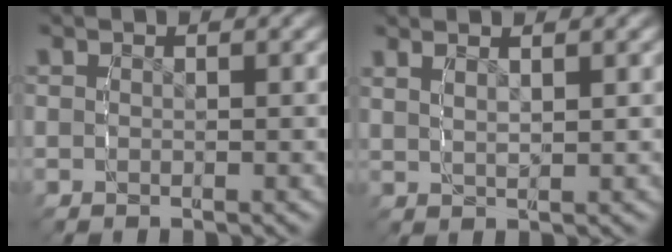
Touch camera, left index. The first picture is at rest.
{"total": 2.6, "force": [1.5, 1.3, 1.7], "torque": [-0.031, 0.006, 0.023]}